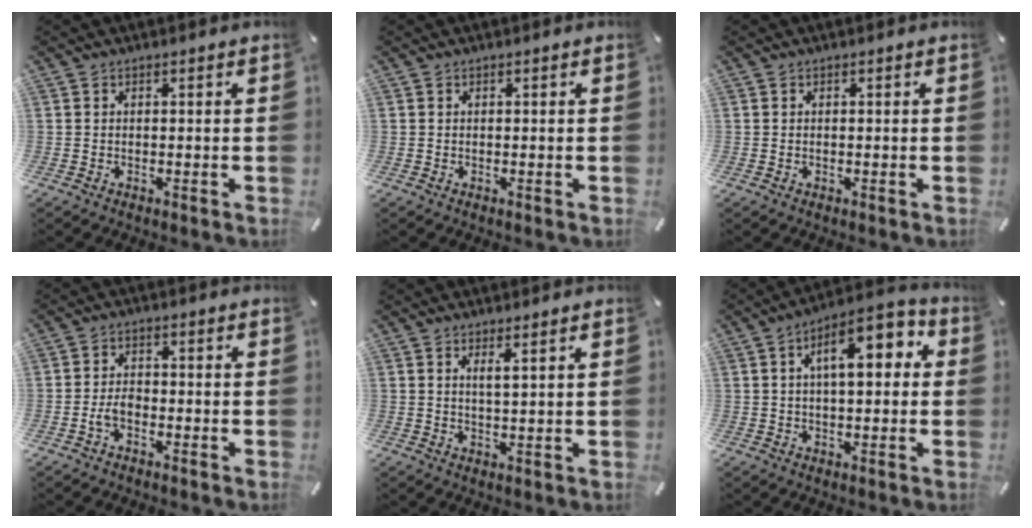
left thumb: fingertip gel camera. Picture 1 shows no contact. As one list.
[{"total": 0.0}, {"total": 0.0}, {"total": 3.5, "force": [-1.8, 1.8, 2.3], "torque": [-0.043, 0.011, -0.034]}, {"total": 2.6, "force": [1.5, 0.0, 2.1], "torque": [-0.044, -0.001, 0.025]}, {"total": 11.5, "force": [3.1, 5.2, 9.8], "torque": [-0.146, -0.002, 0.048]}]